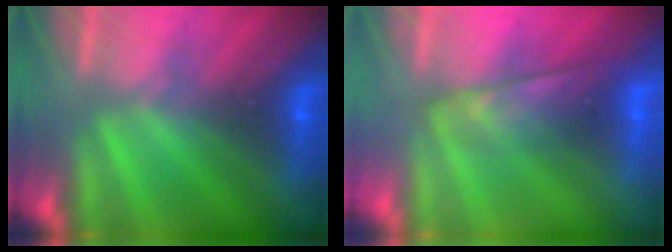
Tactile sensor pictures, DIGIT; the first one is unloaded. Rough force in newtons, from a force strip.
{"total": 4.4}